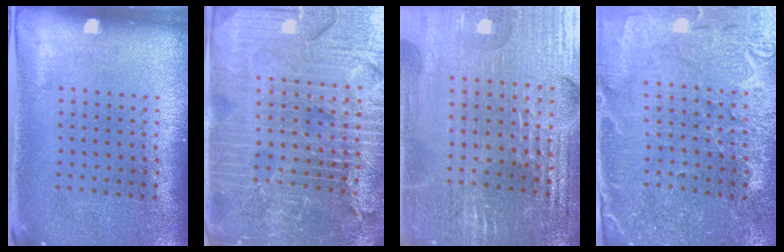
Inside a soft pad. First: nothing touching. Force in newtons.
{"total": 5.8, "press": 5.2, "slide": 2.6}
{"total": 3.8, "press": 3.8, "slide": 0.8}
{"total": 1.5, "press": 1.5, "slide": 0.1}